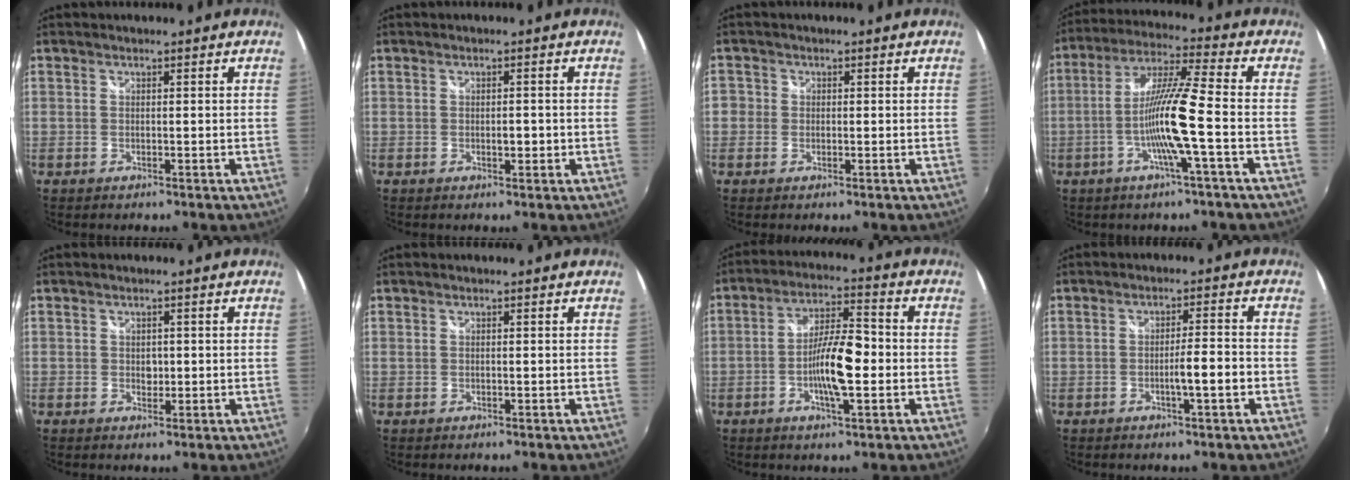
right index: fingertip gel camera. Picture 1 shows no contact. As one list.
[{"total": 1.6, "force": [-0.3, 0.9, 1.3], "torque": [-0.021, -0.001, -0.004]}, {"total": 2.7, "force": [-0.6, 2.5, 0.6], "torque": [-0.014, -0.002, -0.017]}, {"total": 11.8, "force": [-3.7, -0.9, 11.2], "torque": [-0.216, 0.000, -0.072]}, {"total": 1.6, "force": [0.0, 1.4, 0.7], "torque": [-0.009, 0.000, 0.000]}, {"total": 0.0}, {"total": 10.2, "force": [-2.1, 2.7, 9.6], "torque": [-0.178, 0.003, -0.039]}, {"total": 4.5, "force": [-1.7, -0.1, 4.1], "torque": [-0.069, -0.002, -0.025]}]